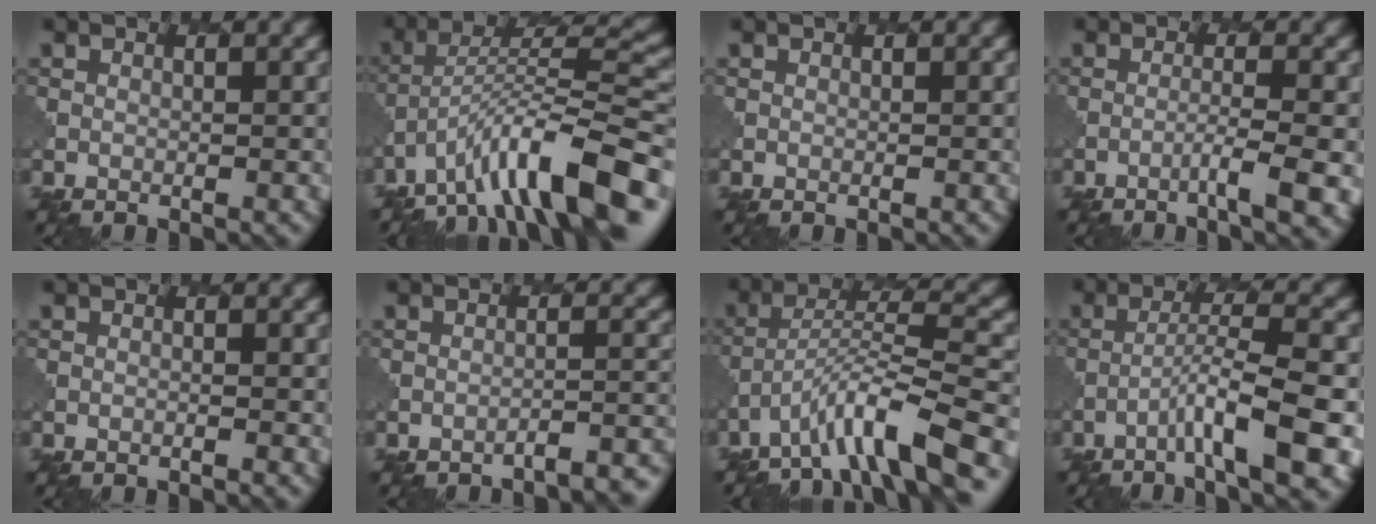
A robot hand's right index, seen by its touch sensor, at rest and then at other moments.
{"total": 11.2, "force": [-7.3, 2.9, 8.0], "torque": [-0.108, 0.022, -0.131]}
{"total": 0.0}
{"total": 3.3, "force": [-1.5, 0.2, 2.9], "torque": [-0.043, 0.006, -0.038]}
{"total": 0.0}
{"total": 3.9, "force": [-3.4, 0.8, 1.8], "torque": [-0.017, 0.007, -0.044]}
{"total": 7.3, "force": [-5.1, 1.2, 5.1], "torque": [-0.085, 0.012, -0.092]}
{"total": 6.6, "force": [-3.0, 0.7, 5.8], "torque": [-0.095, 0.012, -0.056]}